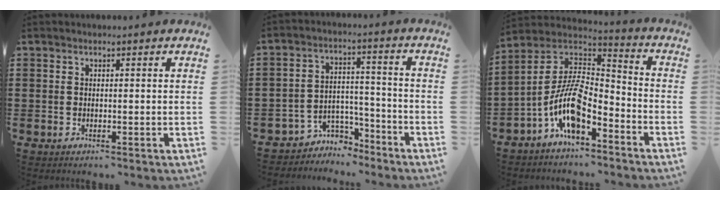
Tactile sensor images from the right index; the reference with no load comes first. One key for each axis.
{"total": 4.5, "fx": -3.9, "fy": 2.2, "fz": 0.5, "tx": -0.026, "ty": 0.007, "tz": -0.083}
{"total": 10.5, "fx": -5.6, "fy": 3.8, "fz": 8.1, "tx": -0.201, "ty": -0.020, "tz": -0.117}